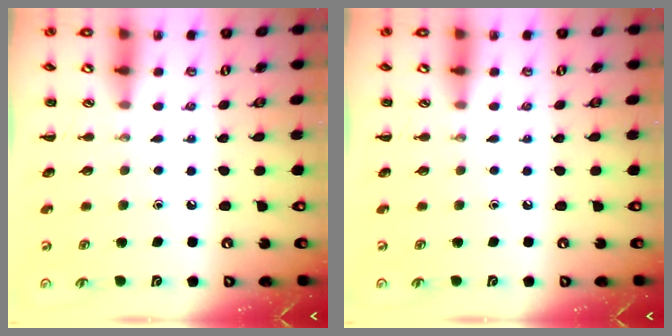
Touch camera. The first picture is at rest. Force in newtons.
{"total": 0.0}